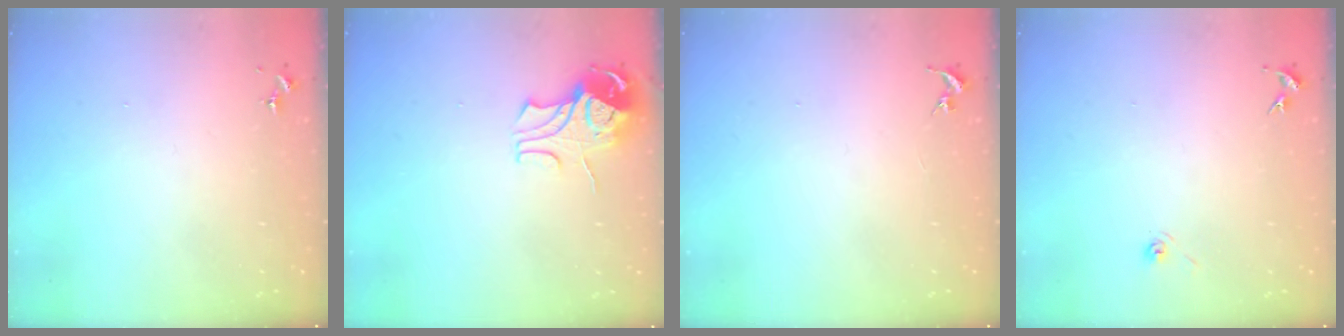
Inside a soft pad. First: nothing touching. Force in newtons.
{"total": 9.0, "press": 8.9, "slide": 1.0}
{"total": 0.0}
{"total": 3.2, "press": 2.6, "slide": 1.8}